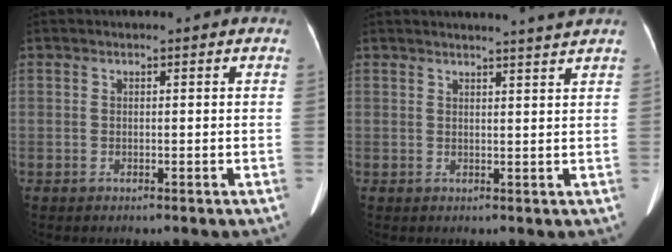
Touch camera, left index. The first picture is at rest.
{"total": 4.5, "force": [4.1, -1.3, 1.3], "torque": [-0.018, -0.005, 0.044]}